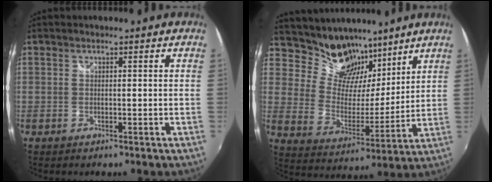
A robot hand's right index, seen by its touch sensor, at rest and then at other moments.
{"total": 14.3, "force": [11.0, 7.5, 5.2], "torque": [-0.110, 0.012, 0.198]}